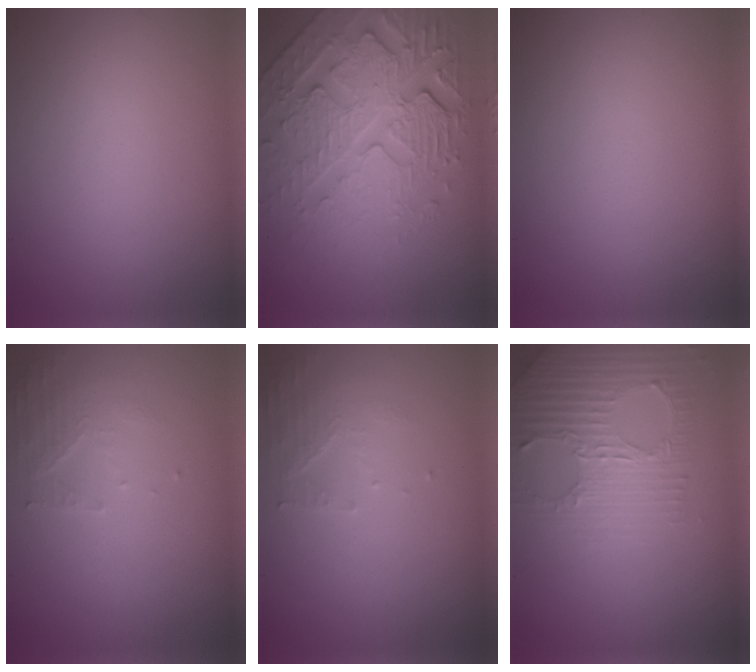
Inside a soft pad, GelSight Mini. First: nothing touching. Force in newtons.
{"total": 8.3, "press": 5.8, "slide": 6.0}
{"total": 0.0}
{"total": 2.0, "press": 1.9, "slide": 0.3}
{"total": 2.0, "press": 1.9, "slide": 0.3}
{"total": 3.2, "press": 3.1, "slide": 0.7}